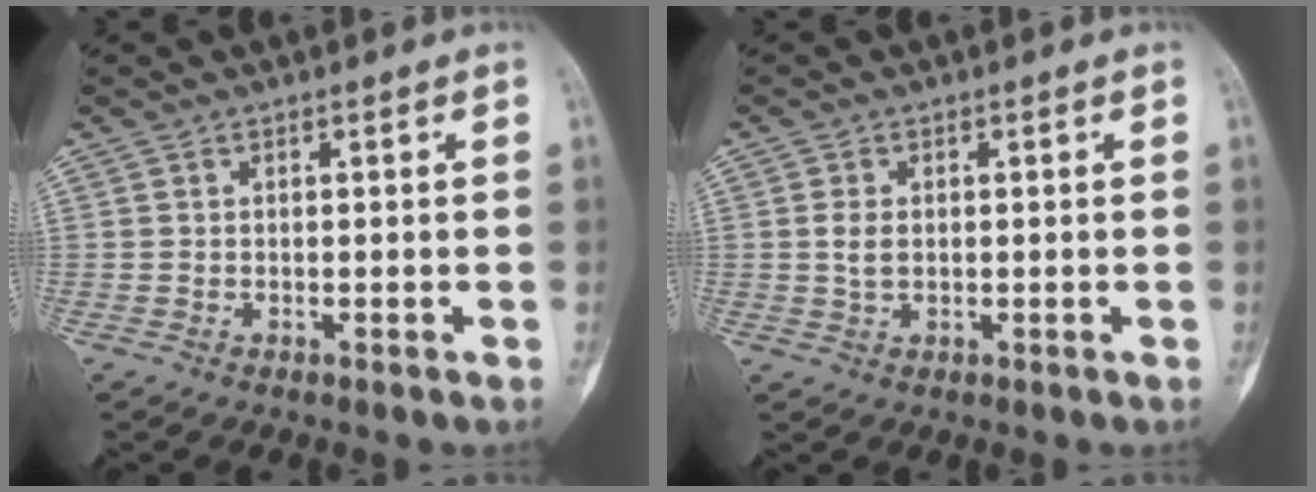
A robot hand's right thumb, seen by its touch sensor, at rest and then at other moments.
{"total": 2.7, "force": [0.2, 1.8, 2.1], "torque": [-0.036, 0.001, 0.003]}